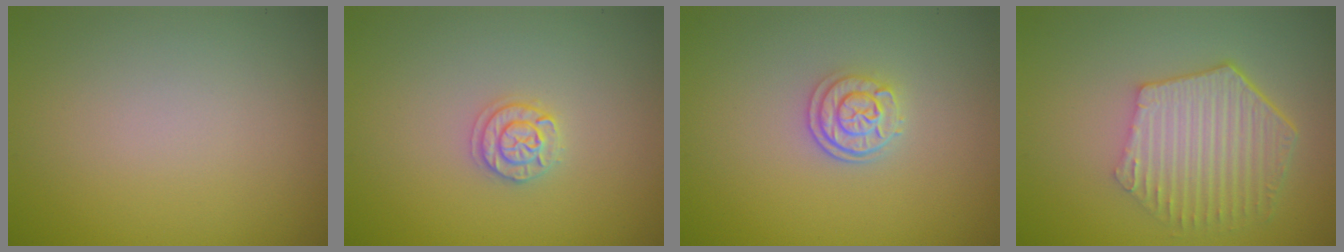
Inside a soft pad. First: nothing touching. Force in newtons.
{"total": 1.7, "press": 1.7, "slide": 0.2}
{"total": 2.4, "press": 2.1, "slide": 1.1}
{"total": 5.9, "press": 4.3, "slide": 4.0}